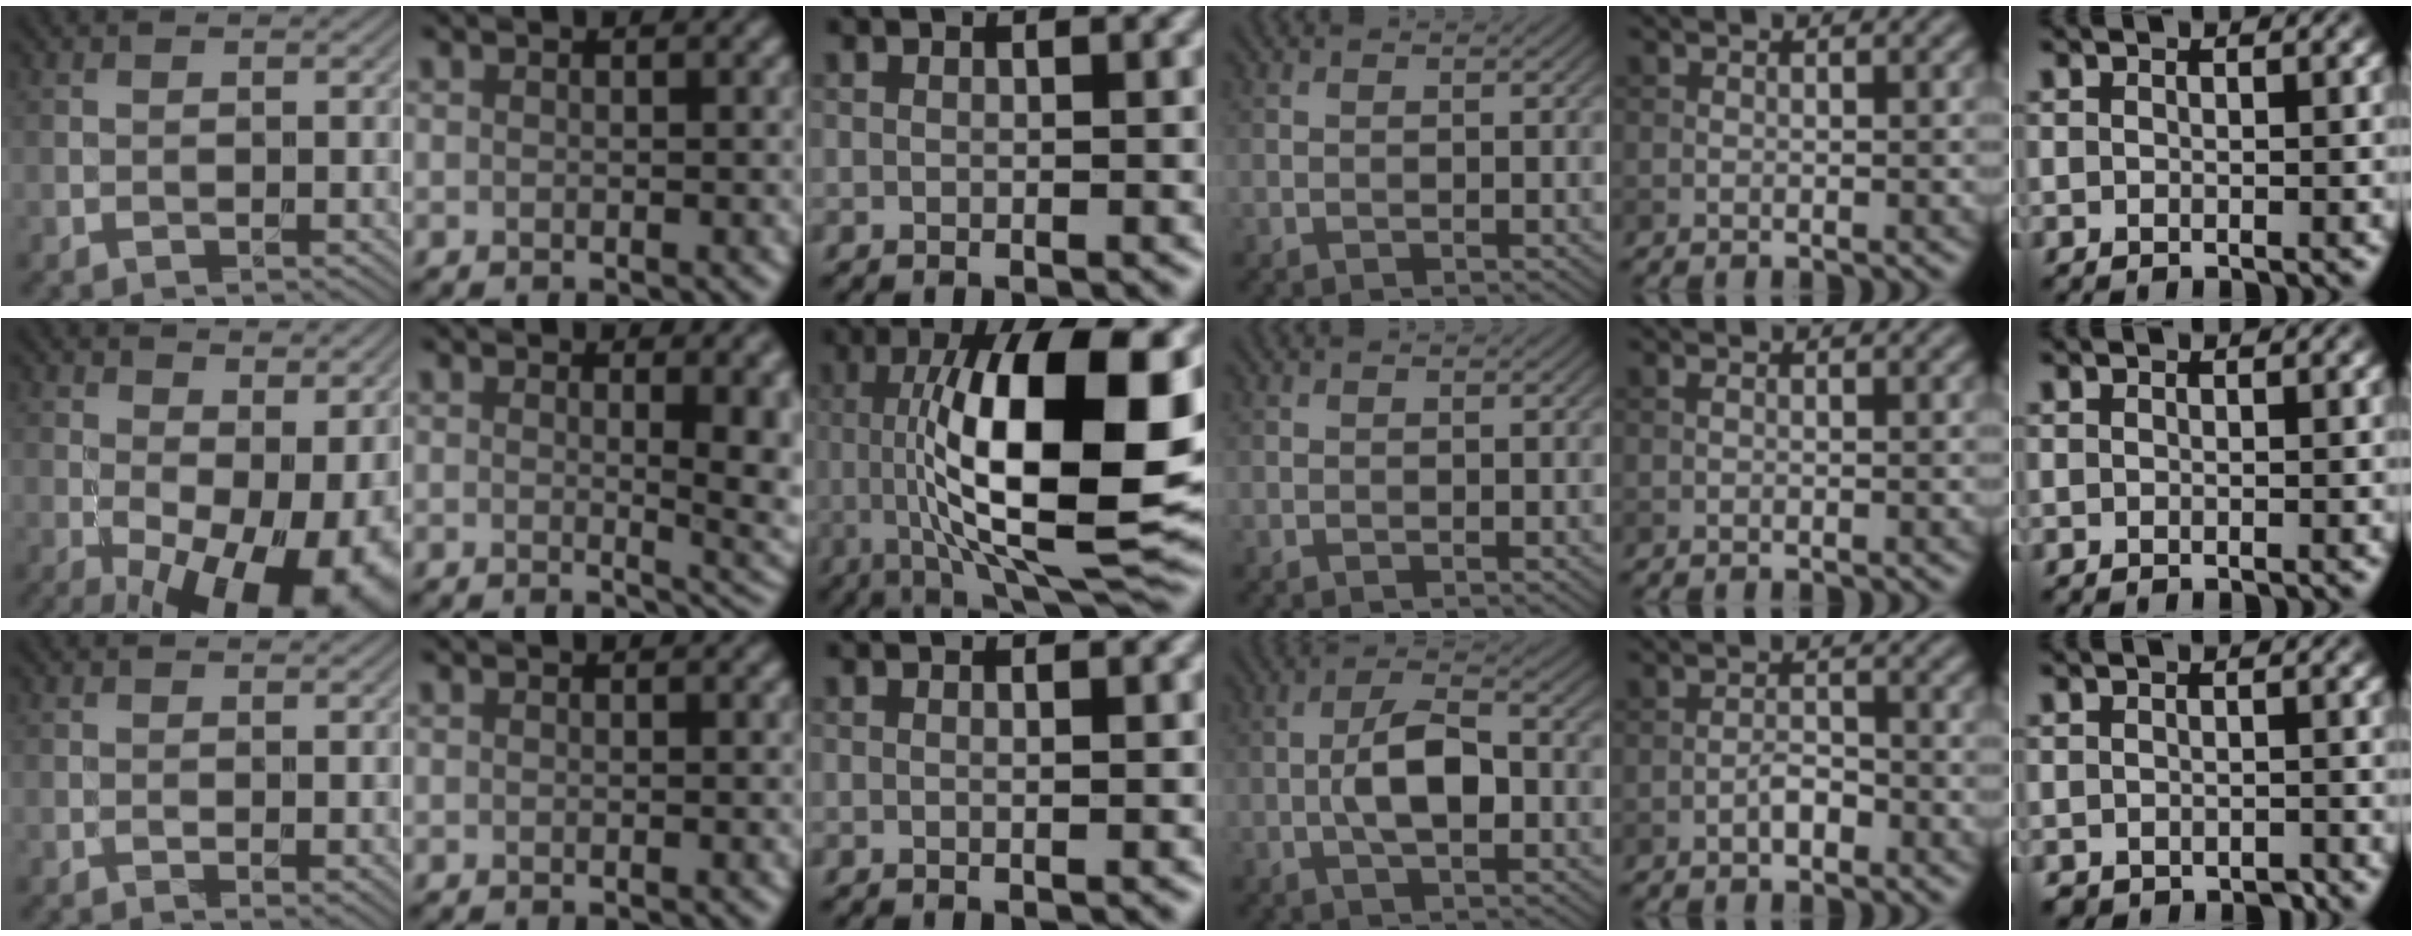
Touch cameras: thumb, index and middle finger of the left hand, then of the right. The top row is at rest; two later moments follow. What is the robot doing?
{"motion": "unscrew", "object": "dispenser bottle"}